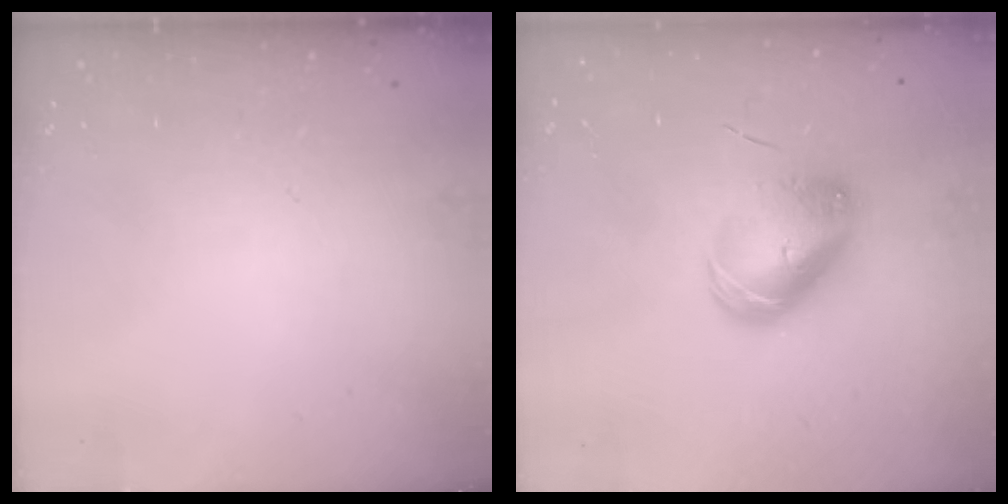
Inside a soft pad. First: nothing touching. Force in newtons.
{"total": 9.5, "press": 9.5, "slide": 1.2}